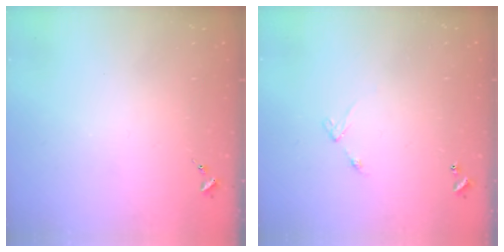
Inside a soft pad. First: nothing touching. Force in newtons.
{"total": 4.6, "press": 4.6, "slide": 0.5}